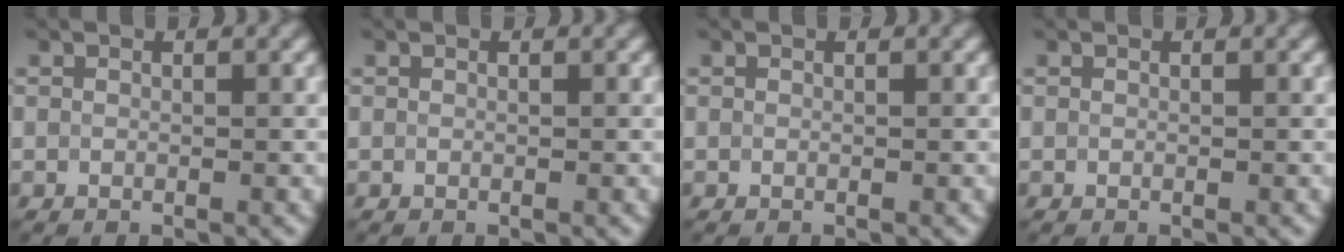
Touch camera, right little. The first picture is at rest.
{"total": 0.0}
{"total": 0.0}
{"total": 0.0}